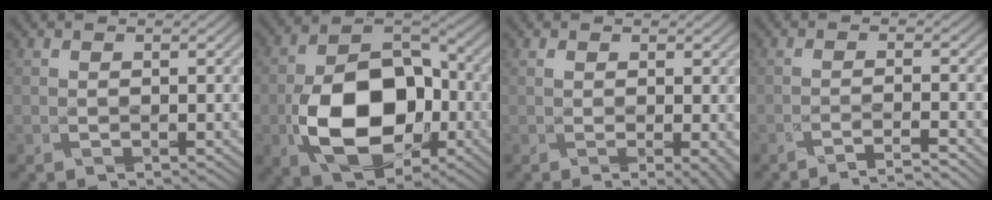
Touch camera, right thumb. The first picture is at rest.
{"total": 13.8, "force": [-3.7, 8.7, 10.0], "torque": [-0.182, -0.016, -0.068]}
{"total": 2.8, "force": [0.0, 1.4, 2.5], "torque": [-0.030, -0.003, 0.003]}
{"total": 3.0, "force": [-2.6, -1.1, 1.0], "torque": [-0.016, 0.008, -0.049]}